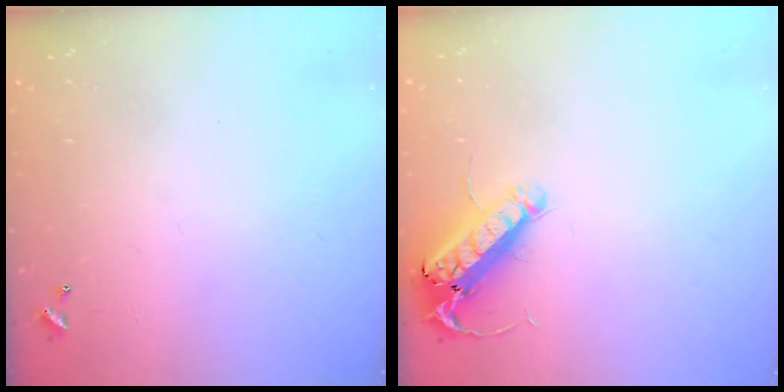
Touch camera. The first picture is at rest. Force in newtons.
{"total": 14.7, "press": 14.4, "slide": 2.7}